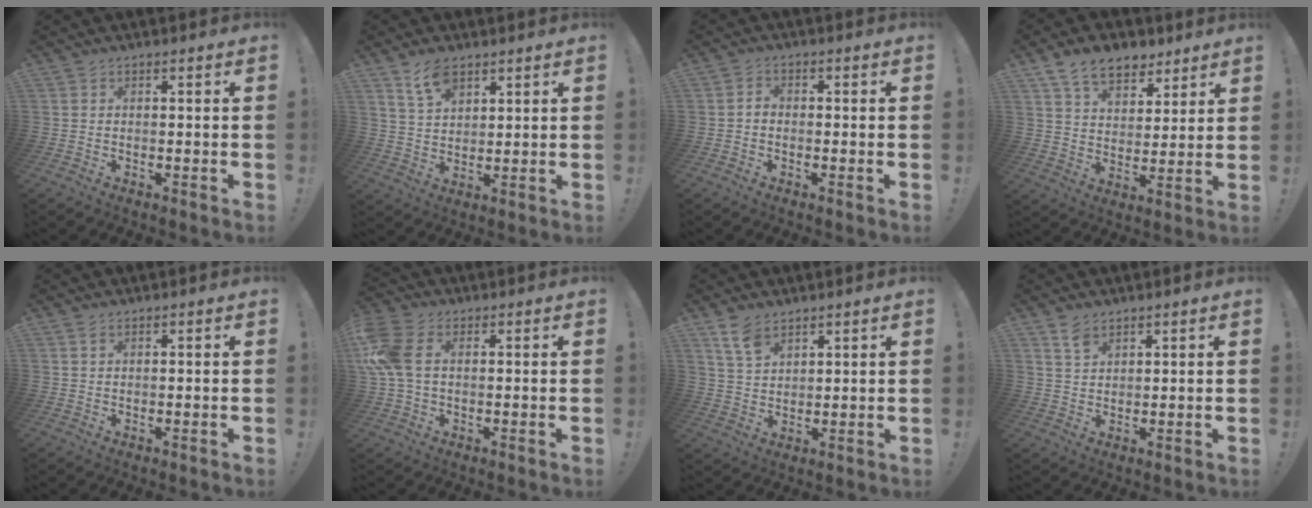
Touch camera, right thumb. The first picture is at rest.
{"total": 7.9, "force": [5.3, 4.2, 4.1], "torque": [-0.074, -0.018, 0.099]}
{"total": 1.7, "force": [-1.0, 1.1, 0.9], "torque": [-0.015, 0.009, -0.018]}
{"total": 11.9, "force": [7.8, 7.3, 5.2], "torque": [-0.085, -0.041, 0.149]}
{"total": 1.3, "force": [0.8, 0.4, 0.9], "torque": [-0.010, -0.004, 0.014]}
{"total": 10.4, "force": [1.6, 6.8, 7.7], "torque": [-0.181, 0.006, 0.033]}
{"total": 7.4, "force": [5.1, 4.0, 3.5], "torque": [-0.069, -0.022, 0.099]}
{"total": 4.5, "force": [3.2, 2.5, 1.8], "torque": [-0.021, -0.021, 0.059]}